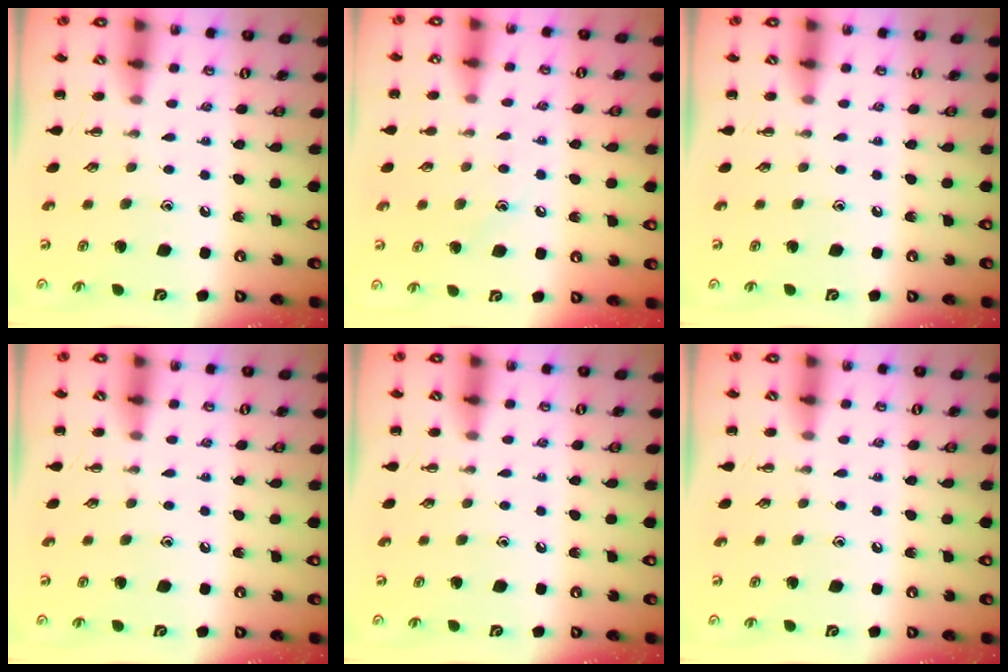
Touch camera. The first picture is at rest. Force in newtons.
{"total": 8.0, "press": 7.8, "slide": 1.8}
{"total": 0.0}
{"total": 0.0}
{"total": 0.0}
{"total": 0.0}